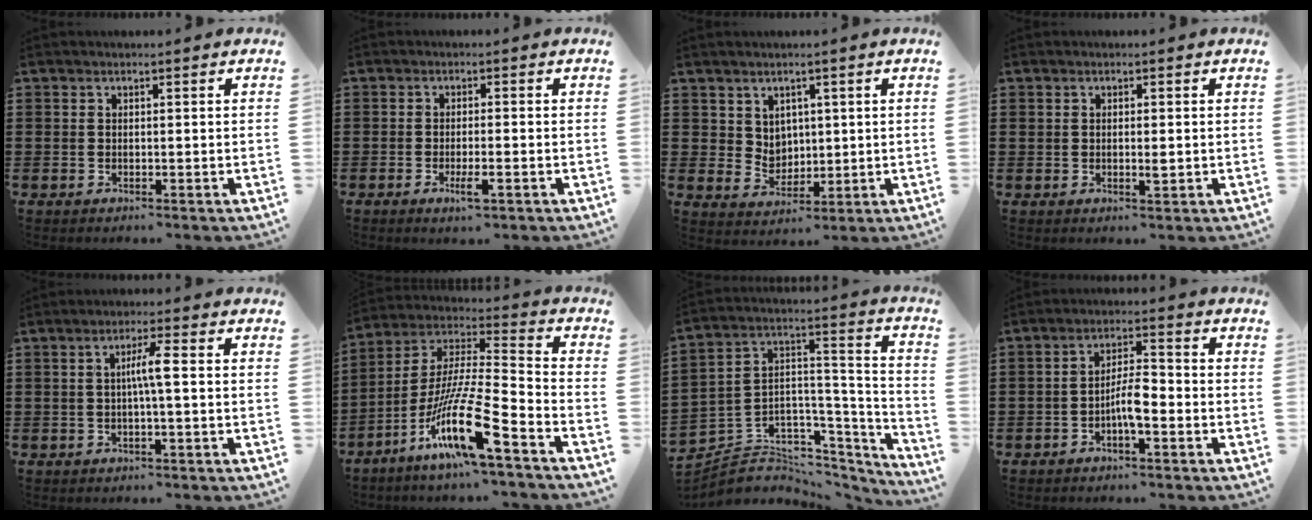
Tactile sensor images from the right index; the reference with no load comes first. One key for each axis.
{"total": 3.0, "fx": -1.5, "fy": 0.5, "fz": 2.5, "tx": -0.047, "ty": -0.003, "tz": -0.029}
{"total": 4.0, "fx": 2.3, "fy": 3.2, "fz": 0.9, "tx": -0.025, "ty": 0.001, "tz": 0.042}
{"total": 1.6, "fx": -0.1, "fy": 0.5, "fz": 1.5, "tx": -0.027, "ty": -0.002, "tz": -0.001}
{"total": 3.8, "fx": -0.1, "fy": 0.1, "fz": 3.8, "tx": -0.071, "ty": 0.001, "tz": -0.006}
{"total": 16.6, "fx": -10.3, "fy": 2.0, "fz": 12.9, "tx": -0.266, "ty": 0.004, "tz": -0.192}
{"total": 4.4, "fx": -1.7, "fy": 4.0, "fz": 0.4, "tx": -0.028, "ty": -0.016, "tz": -0.031}
{"total": 4.9, "fx": -1.9, "fy": 1.3, "fz": 4.4, "tx": -0.084, "ty": 0.009, "tz": -0.038}